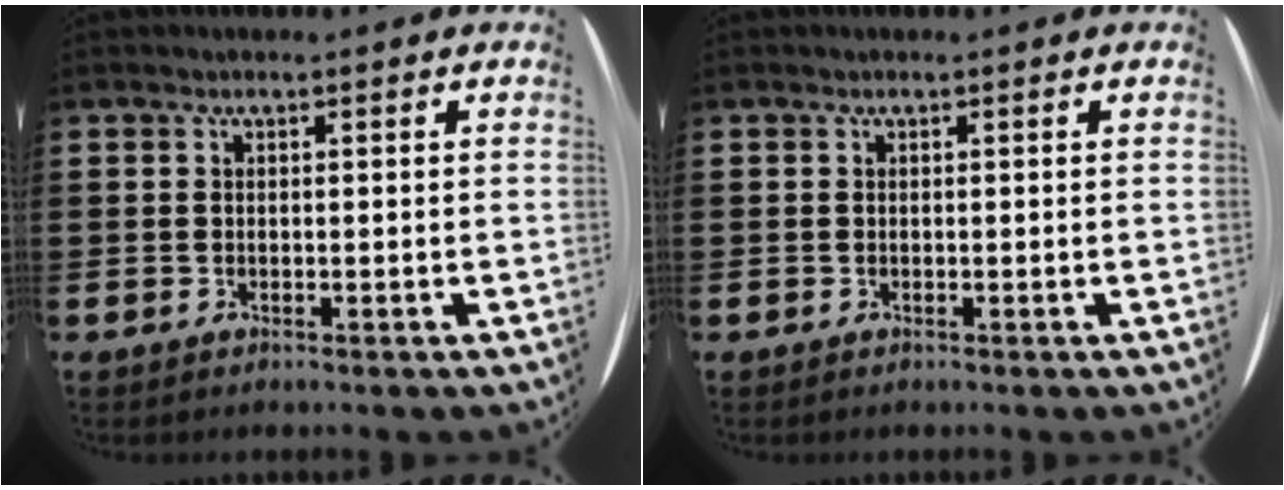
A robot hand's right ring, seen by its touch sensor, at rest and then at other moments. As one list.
[{"total": 0.0}]